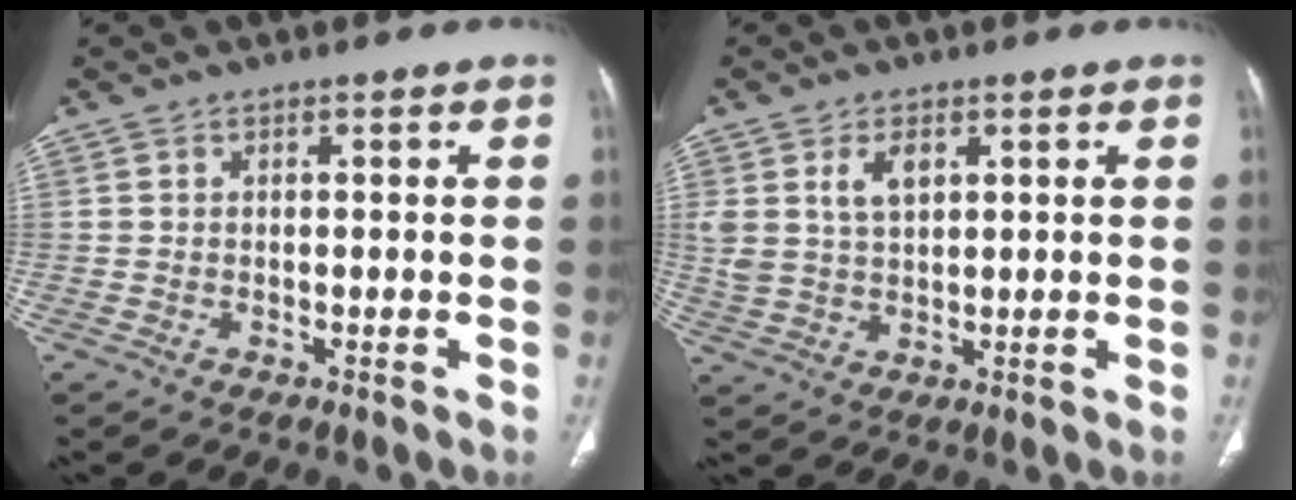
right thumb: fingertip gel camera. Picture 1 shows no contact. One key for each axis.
{"total": 6.0, "fx": 2.5, "fy": 3.4, "fz": 4.2, "tx": -0.076, "ty": -0.007, "tz": 0.056}